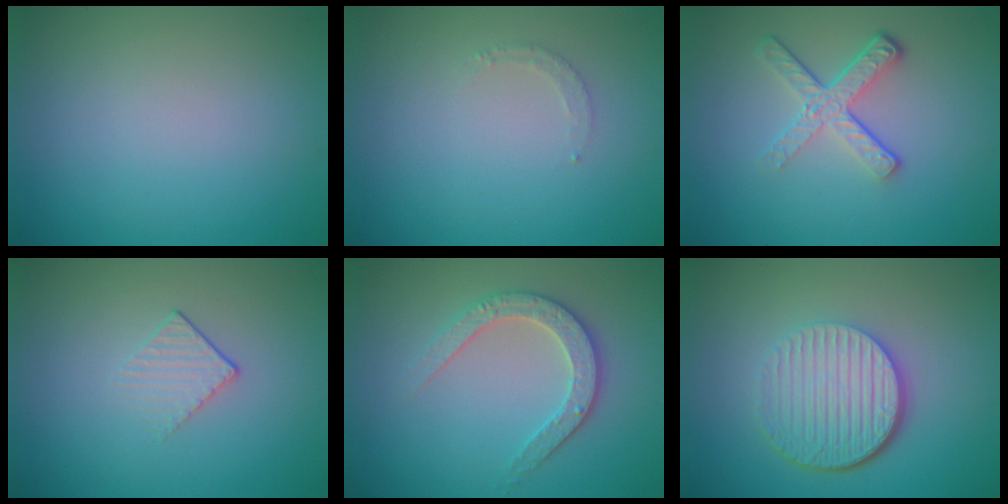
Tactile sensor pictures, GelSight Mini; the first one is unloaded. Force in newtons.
{"total": 0.9, "press": 0.9, "slide": 0.2}
{"total": 4.1, "press": 2.7, "slide": 3.0}
{"total": 1.3, "press": 0.7, "slide": 1.1}
{"total": 3.1, "press": 2.9, "slide": 1.2}
{"total": 6.2, "press": 4.2, "slide": 4.5}